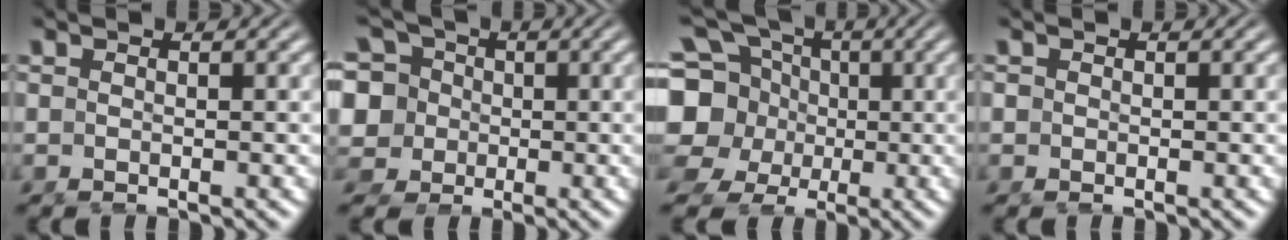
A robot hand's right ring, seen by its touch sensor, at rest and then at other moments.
{"total": 12.6, "force": [-0.6, 11.7, 4.6], "torque": [-0.129, -0.042, -0.010]}
{"total": 14.6, "force": [0.8, 12.9, 6.6], "torque": [-0.147, -0.040, 0.007]}
{"total": 0.9, "force": [0.0, 0.8, 0.3], "torque": [-0.014, -0.005, 0.002]}